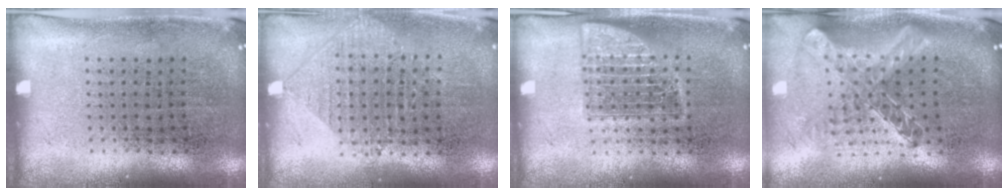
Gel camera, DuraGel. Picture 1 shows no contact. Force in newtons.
{"total": 0.9, "press": 0.9, "slide": 0.2}
{"total": 2.5, "press": 2.5, "slide": 0.4}
{"total": 1.2, "press": 1.1, "slide": 0.5}